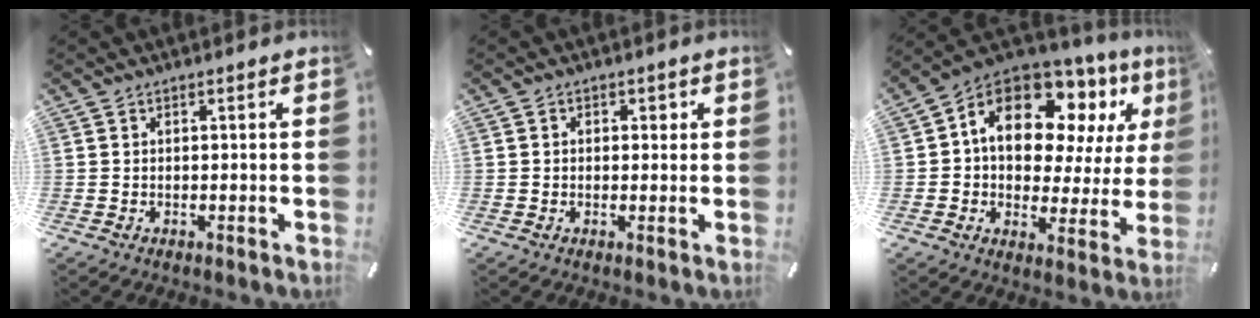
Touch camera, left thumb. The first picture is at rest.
{"total": 1.6, "force": [0.0, 1.4, 0.7], "torque": [0.002, 0.001, -0.007]}
{"total": 15.5, "force": [7.8, 10.2, 8.8], "torque": [-0.148, -0.044, 0.138]}